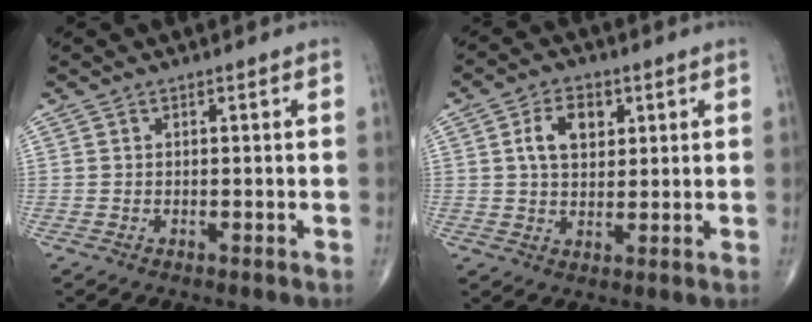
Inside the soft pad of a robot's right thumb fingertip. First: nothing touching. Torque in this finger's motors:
{"motor_torque": [0.08, 1.85, 0.32, -0.12, 0.26]}